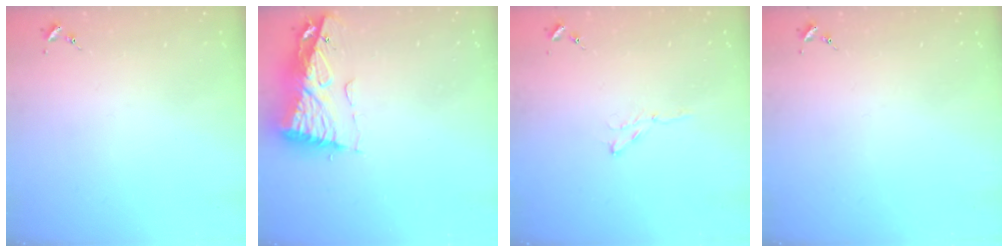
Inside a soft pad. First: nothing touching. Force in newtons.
{"total": 10.1, "press": 10.0, "slide": 1.1}
{"total": 3.8, "press": 3.7, "slide": 0.5}
{"total": 0.0}